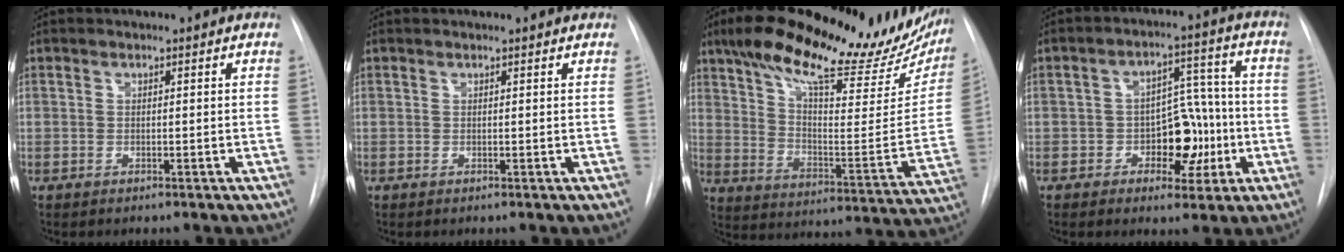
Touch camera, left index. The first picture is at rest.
{"total": 1.2, "force": [1.2, 0.1, 0.1], "torque": [-0.009, 0.006, 0.010]}
{"total": 29.7, "force": [22.8, 7.9, 17.4], "torque": [-0.268, -0.011, 0.305]}
{"total": 9.0, "force": [-2.6, 5.3, 6.8], "torque": [-0.089, 0.024, -0.035]}